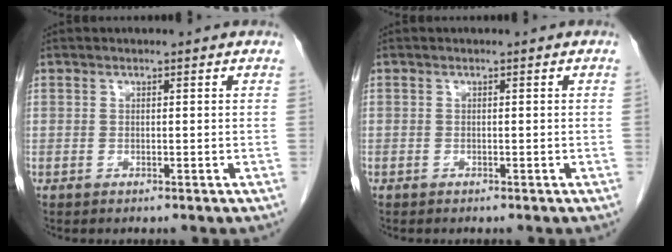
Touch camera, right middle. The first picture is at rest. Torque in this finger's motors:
{"motor_torque": [-0.07, -0.15, -0.03, 0.05]}